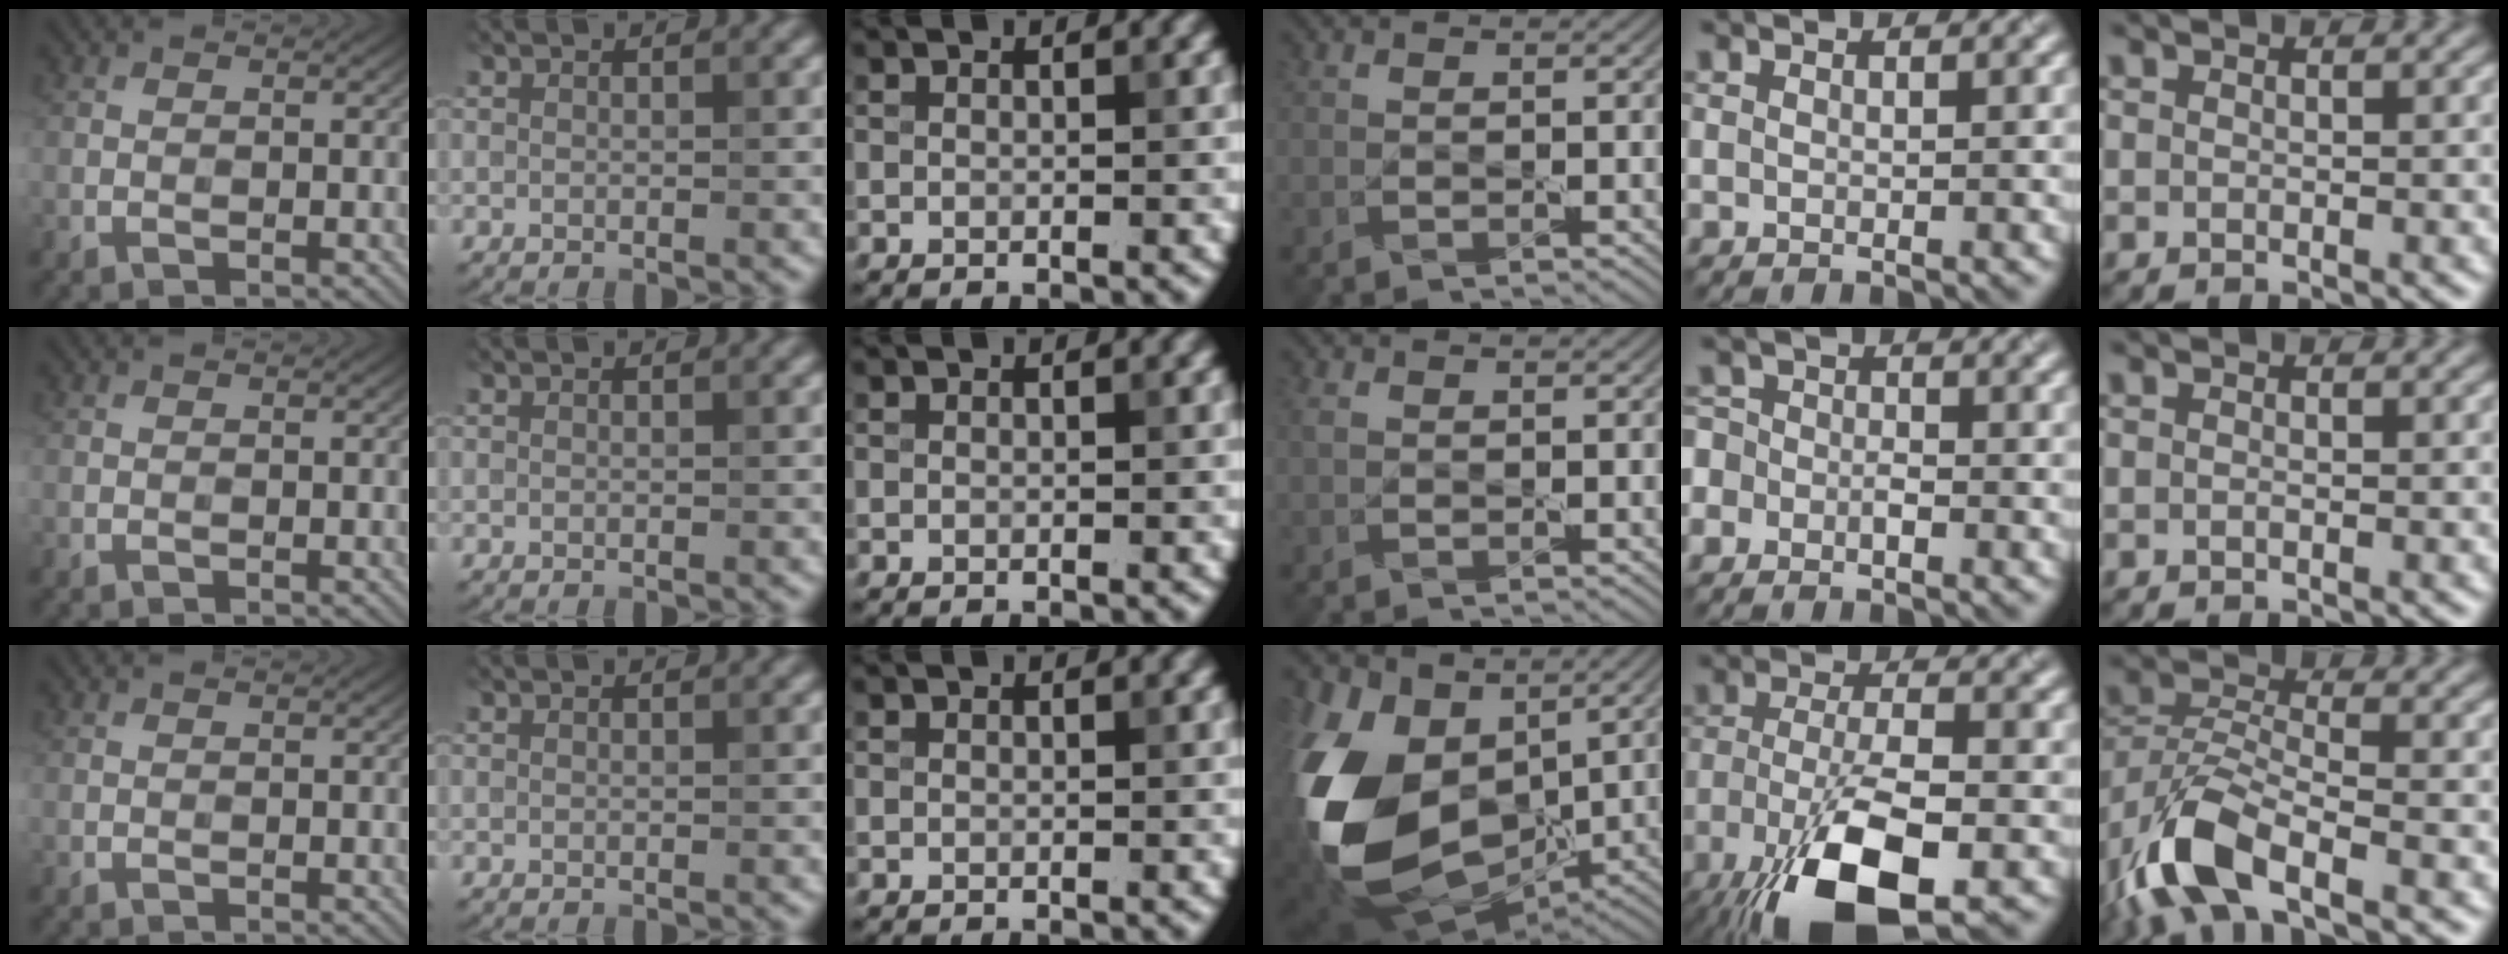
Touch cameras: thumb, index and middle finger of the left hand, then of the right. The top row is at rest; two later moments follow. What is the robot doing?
{"motion": "lift_and_place", "object": "knife"}